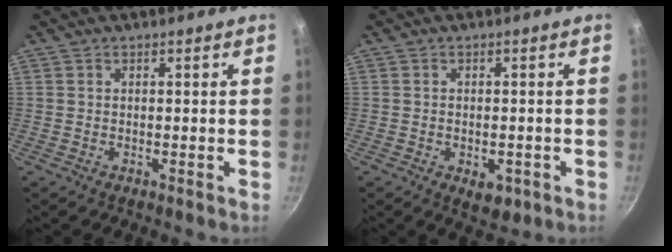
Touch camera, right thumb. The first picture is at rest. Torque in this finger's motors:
{"motor_torque": [-0.25, 0.13, -0.01, -0.04, 0.00]}